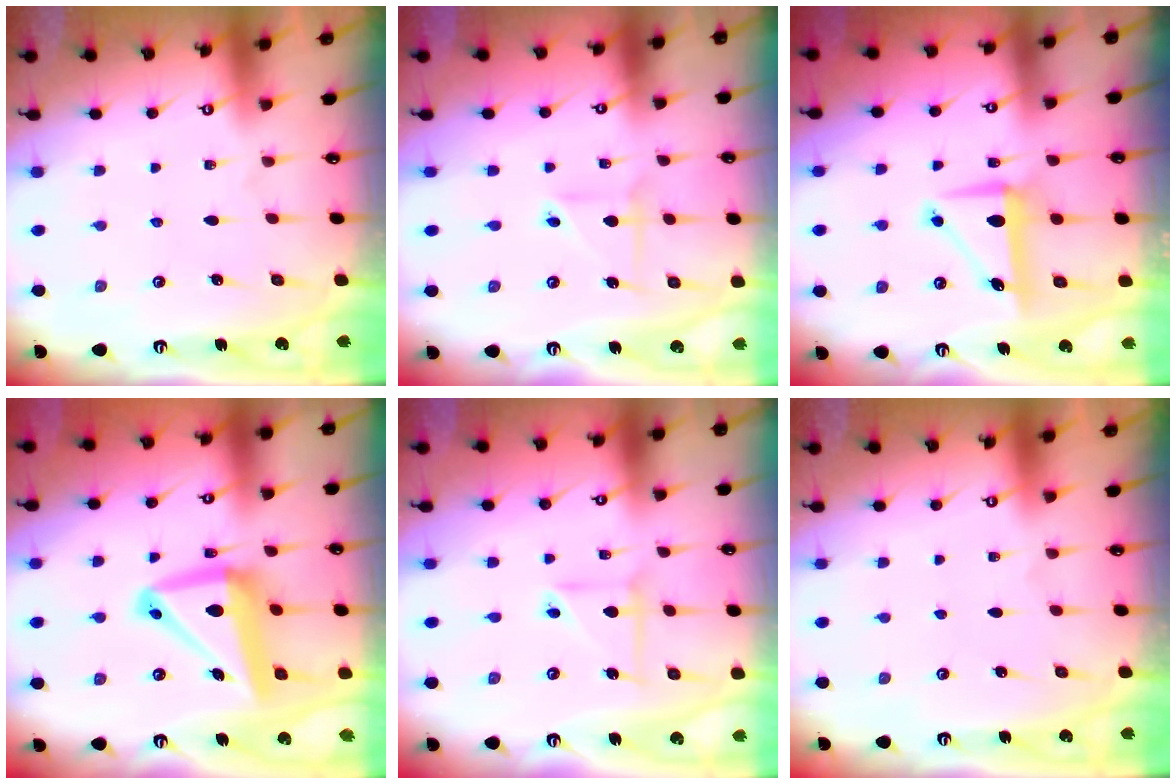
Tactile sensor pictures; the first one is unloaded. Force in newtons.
{"total": 4.1, "press": 4.1, "slide": 0.3}
{"total": 8.8, "press": 8.8, "slide": 0.4}
{"total": 15.1, "press": 15.0, "slide": 1.8}
{"total": 5.0, "press": 4.8, "slide": 1.4}
{"total": 0.0}